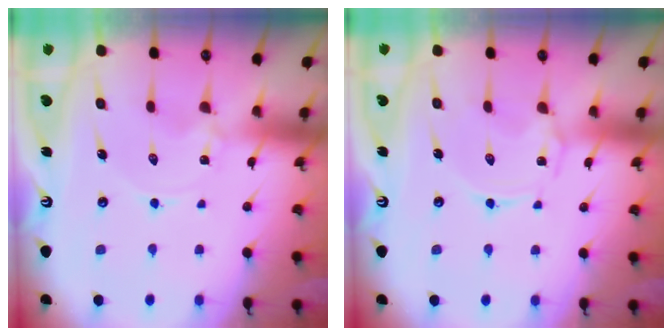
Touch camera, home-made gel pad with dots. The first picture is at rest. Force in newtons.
{"total": 1.2, "press": 1.1, "slide": 0.4}